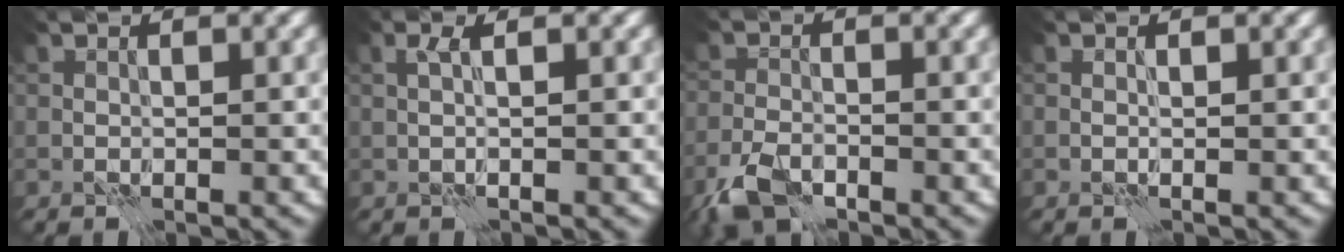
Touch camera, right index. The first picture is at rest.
{"total": 1.0, "force": [0.4, -0.5, 0.8], "torque": [-0.014, 0.008, 0.004]}
{"total": 4.1, "force": [-3.0, 1.5, 2.3], "torque": [-0.050, -0.005, -0.069]}
{"total": 0.0}